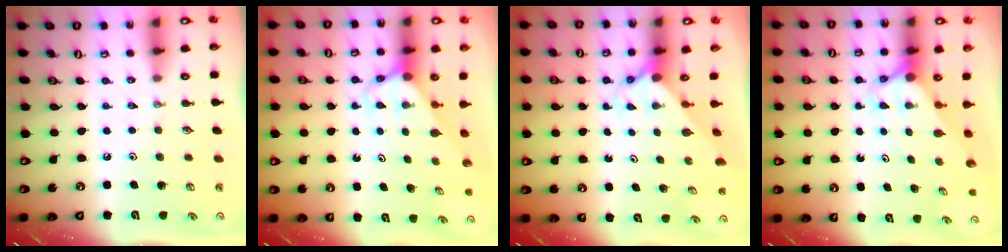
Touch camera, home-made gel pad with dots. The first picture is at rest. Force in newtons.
{"total": 2.7, "press": 2.7, "slide": 0.1}
{"total": 1.7, "press": 1.7, "slide": 0.1}
{"total": 2.6, "press": 2.6, "slide": 0.0}